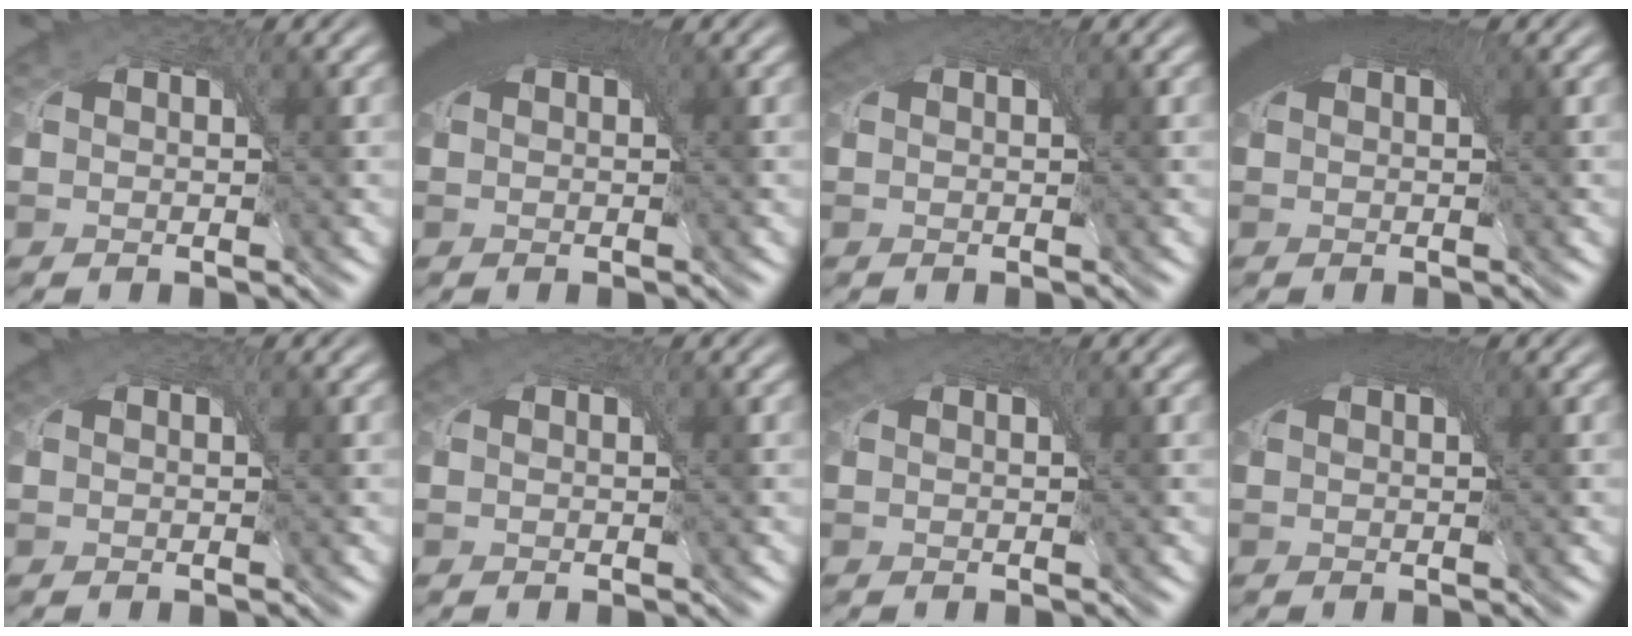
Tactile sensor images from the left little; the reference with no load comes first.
{"total": 7.5, "force": [3.0, 3.6, 5.8], "torque": [-0.089, 0.019, 0.033]}
{"total": 3.8, "force": [1.9, 2.3, 2.3], "torque": [-0.044, 0.008, 0.022]}
{"total": 8.3, "force": [3.1, 3.9, 6.6], "torque": [-0.100, 0.021, 0.033]}
{"total": 0.8, "force": [0.4, 0.6, 0.4], "torque": [-0.010, 0.001, 0.004]}
{"total": 1.3, "force": [0.6, 0.9, 0.7], "torque": [-0.015, 0.002, 0.006]}
{"total": 3.4, "force": [1.6, 2.2, 2.0], "torque": [-0.040, 0.007, 0.017]}
{"total": 7.0, "force": [2.9, 3.3, 5.4], "torque": [-0.085, 0.017, 0.032]}